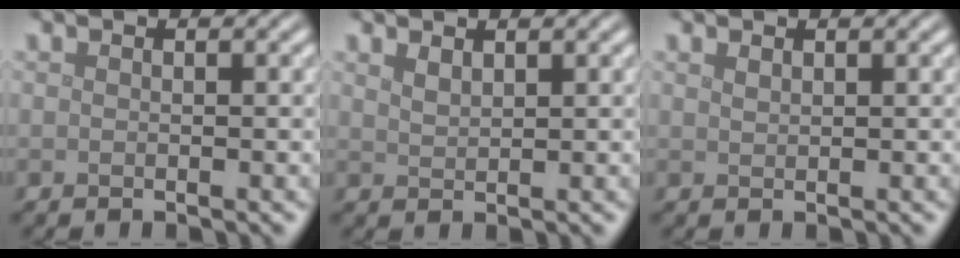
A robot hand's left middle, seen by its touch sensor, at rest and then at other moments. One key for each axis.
{"total": 1.2, "fx": 1.0, "fy": 0.3, "fz": 0.5, "tx": -0.015, "ty": -0.001, "tz": 0.022}
{"total": 0.6, "fx": 0.5, "fy": 0.2, "fz": 0.3, "tx": -0.006, "ty": 0.000, "tz": 0.012}